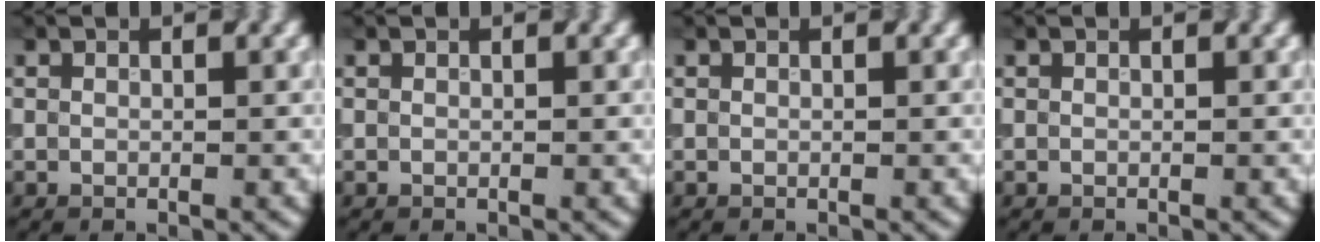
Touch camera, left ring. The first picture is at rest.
{"total": 0.0}
{"total": 0.0}
{"total": 0.0}